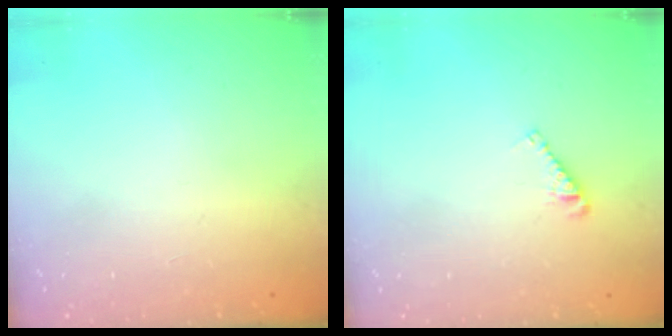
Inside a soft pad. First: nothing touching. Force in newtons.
{"total": 4.3, "press": 4.3, "slide": 0.3}